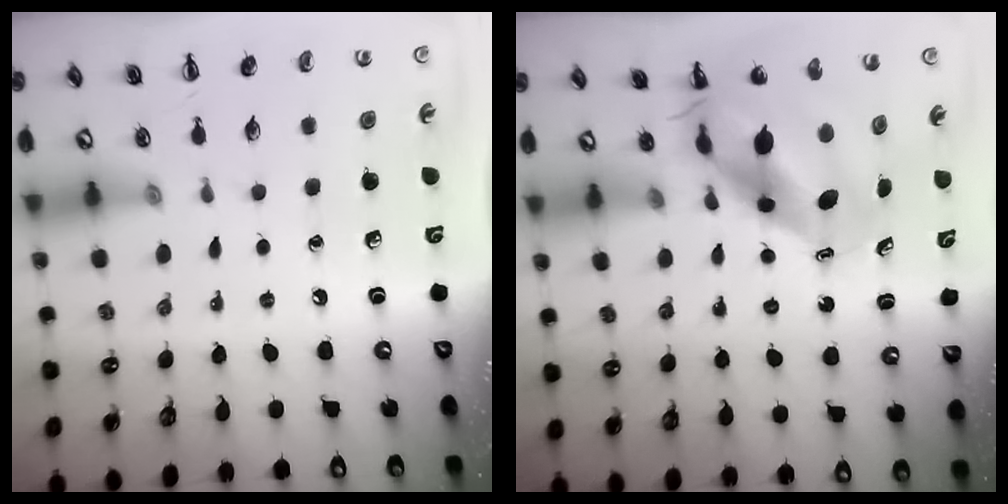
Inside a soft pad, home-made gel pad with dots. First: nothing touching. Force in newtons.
{"total": 7.8, "press": 7.5, "slide": 2.0}